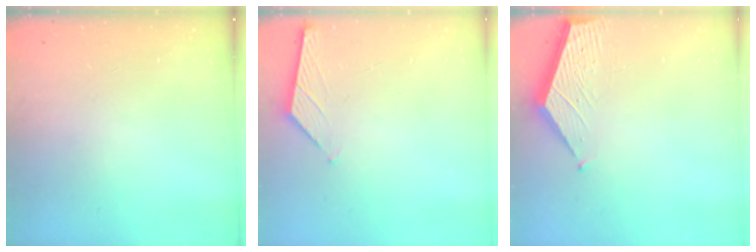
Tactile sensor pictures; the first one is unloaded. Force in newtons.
{"total": 1.2, "press": 1.1, "slide": 0.2}
{"total": 3.5, "press": 3.5, "slide": 0.4}